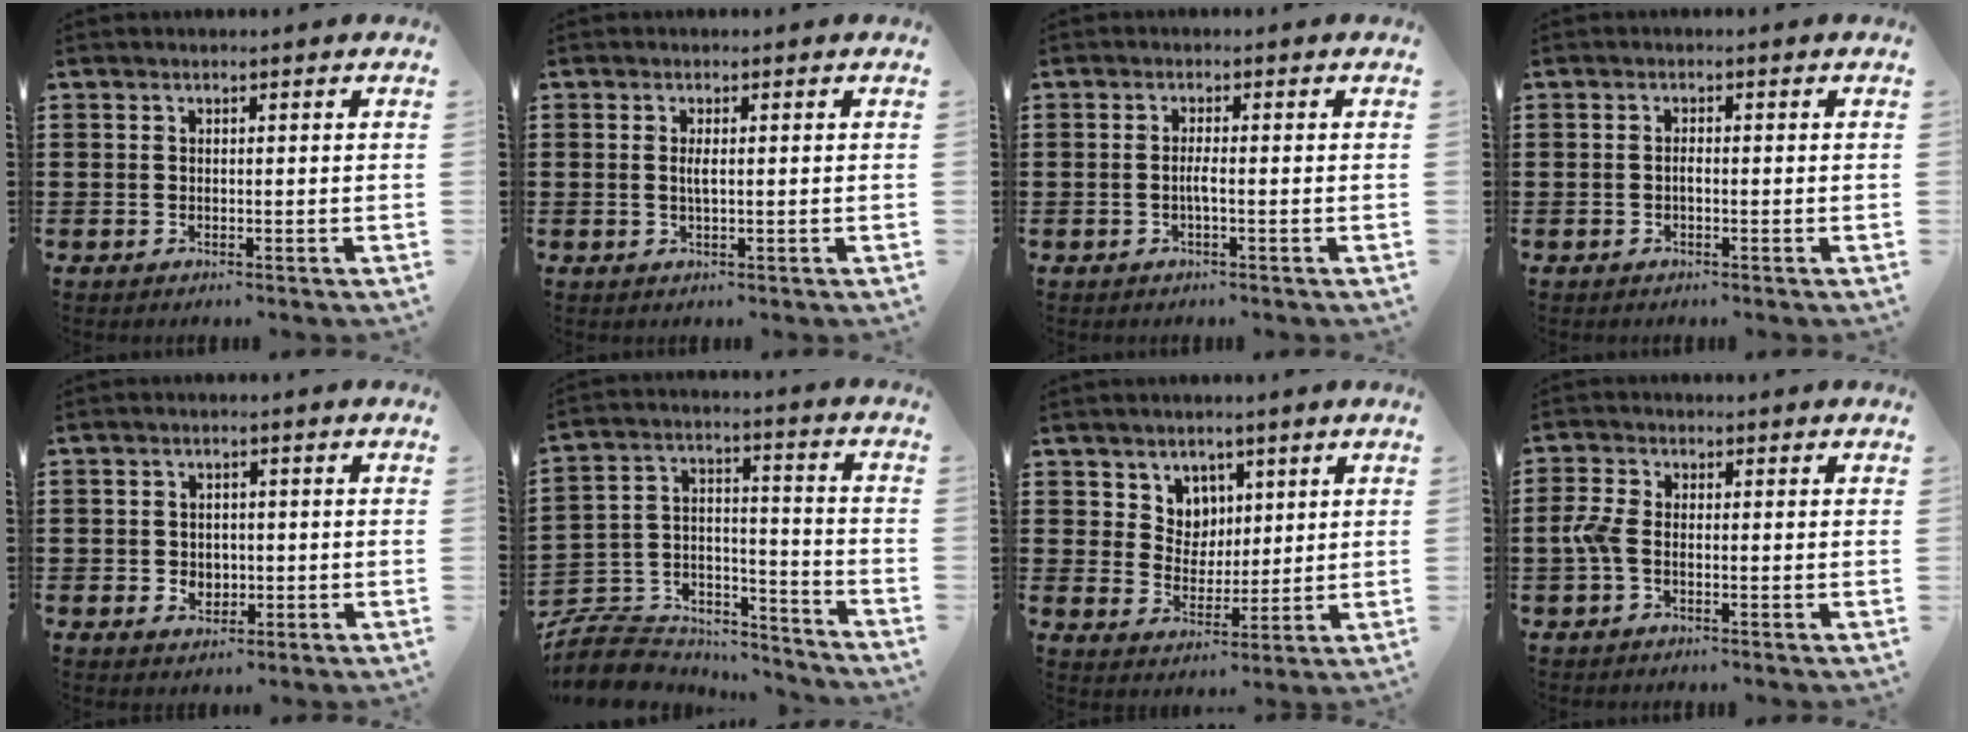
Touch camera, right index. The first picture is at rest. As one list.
[{"total": 1.5, "force": [0.2, 0.2, 1.5], "torque": [-0.029, -0.001, 0.002]}, {"total": 1.7, "force": [-0.6, 0.0, 1.6], "torque": [-0.036, -0.004, -0.013]}, {"total": 0.8, "force": [-0.3, 0.2, 0.8], "torque": [-0.016, -0.004, -0.004]}, {"total": 2.3, "force": [-0.4, 2.1, 0.9], "torque": [-0.025, 0.007, -0.013]}, {"total": 7.7, "force": [-7.0, 2.9, 1.3], "torque": [-0.041, 0.004, -0.140]}, {"total": 5.2, "force": [3.1, 4.2, 0.3], "torque": [-0.033, 0.004, 0.059]}, {"total": 3.4, "force": [-1.0, 1.5, 2.9], "torque": [-0.081, -0.005, -0.027]}]